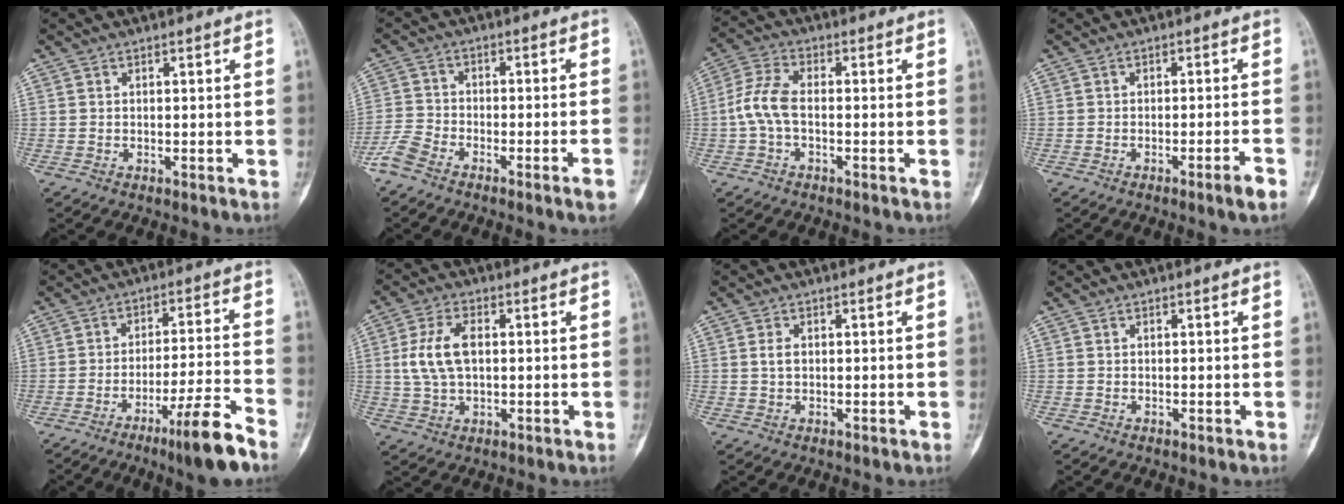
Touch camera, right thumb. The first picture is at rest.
{"total": 7.3, "force": [-5.1, 1.5, 5.0], "torque": [-0.091, 0.016, -0.105]}
{"total": 6.5, "force": [-1.0, 3.3, 5.5], "torque": [-0.128, 0.019, -0.028]}
{"total": 4.6, "force": [-3.0, -0.1, 3.6], "torque": [-0.057, 0.017, -0.047]}
{"total": 11.2, "force": [-7.5, 0.3, 8.4], "torque": [-0.140, 0.040, -0.125]}
{"total": 8.5, "force": [1.0, 4.7, 7.0], "torque": [-0.148, 0.009, 0.021]}
{"total": 1.7, "force": [0.3, 1.1, 1.3], "torque": [-0.022, 0.002, 0.005]}
{"total": 0.0}